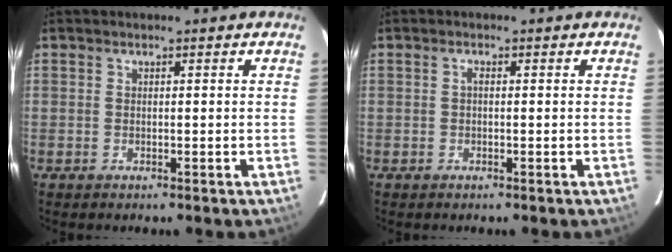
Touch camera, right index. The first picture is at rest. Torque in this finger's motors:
{"motor_torque": [0.28, -0.03, 0.05, 0.02]}